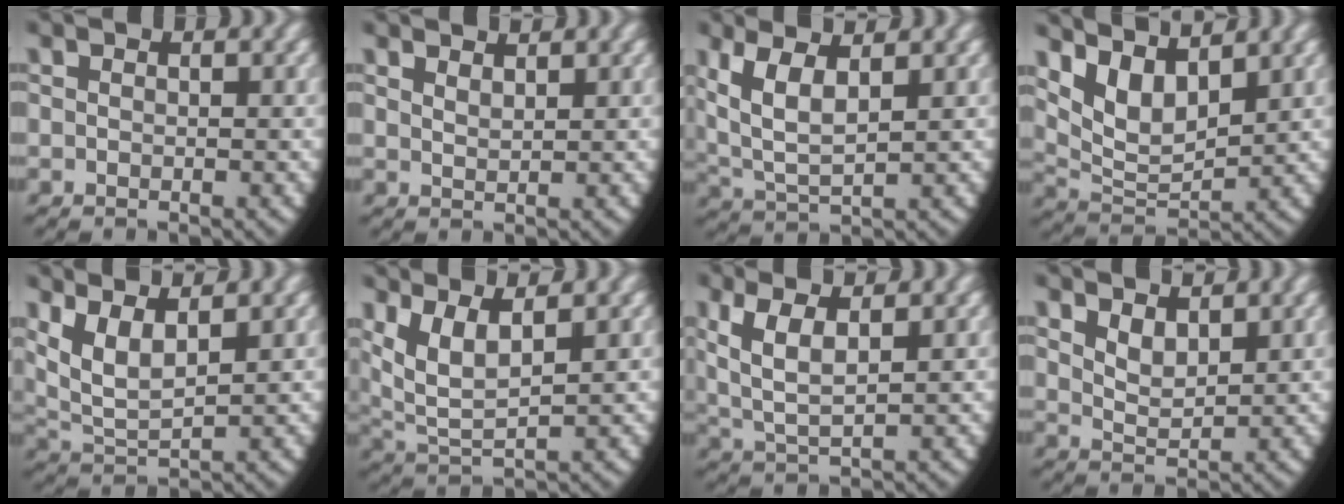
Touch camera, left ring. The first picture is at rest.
{"total": 1.8, "force": [1.8, -0.4, 0.2], "torque": [-0.007, -0.007, 0.039]}
{"total": 6.7, "force": [1.5, 4.6, 4.6], "torque": [-0.135, -0.026, 0.040]}
{"total": 8.6, "force": [2.7, 6.1, 5.4], "torque": [-0.129, -0.019, 0.049]}
{"total": 8.4, "force": [2.2, 6.5, 4.8], "torque": [-0.147, -0.025, 0.038]}
{"total": 8.1, "force": [2.4, 6.0, 5.0], "torque": [-0.149, -0.026, 0.045]}
{"total": 5.5, "force": [1.3, 3.4, 4.2], "torque": [-0.116, -0.018, 0.035]}
{"total": 3.8, "force": [2.3, 2.2, 2.0], "torque": [-0.047, -0.010, 0.037]}